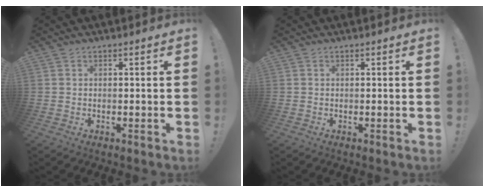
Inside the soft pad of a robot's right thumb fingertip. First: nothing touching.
{"total": 0.0}